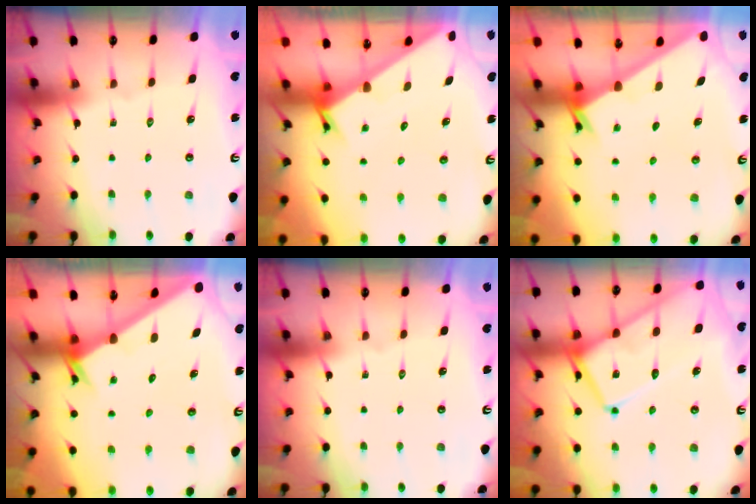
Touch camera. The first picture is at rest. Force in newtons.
{"total": 3.5, "press": 3.5, "slide": 0.1}
{"total": 2.5, "press": 2.5, "slide": 0.2}
{"total": 2.5, "press": 2.5, "slide": 0.3}
{"total": 0.0}
{"total": 16.0, "press": 15.9, "slide": 1.6}